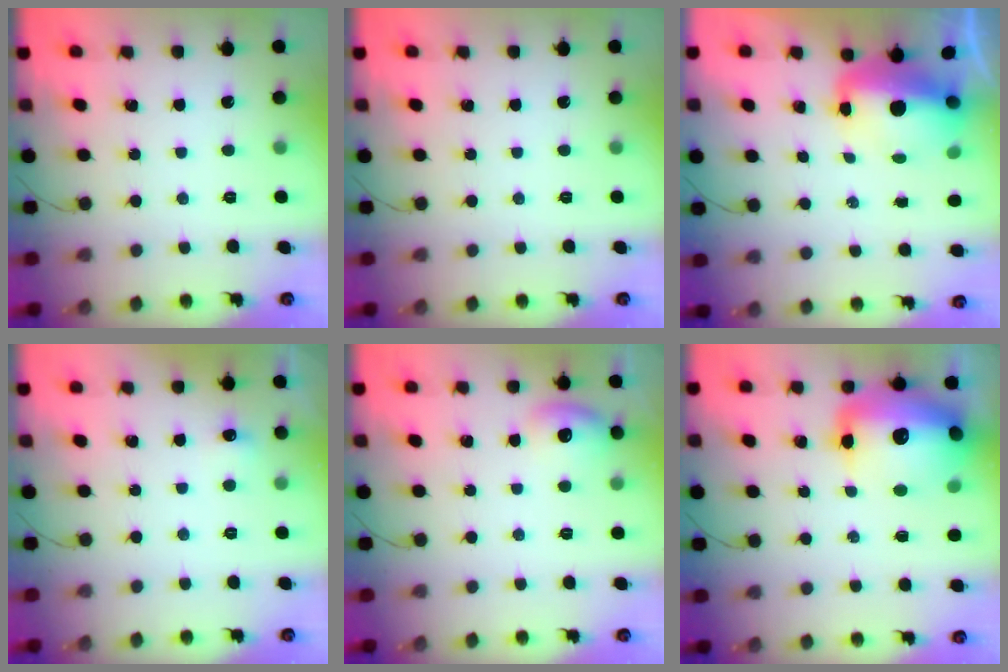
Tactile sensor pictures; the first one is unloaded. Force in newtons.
{"total": 0.0}
{"total": 10.6, "press": 10.4, "slide": 2.1}
{"total": 4.4, "press": 4.3, "slide": 1.2}
{"total": 8.2, "press": 8.1, "slide": 1.4}
{"total": 20.6, "press": 20.0, "slide": 4.9}